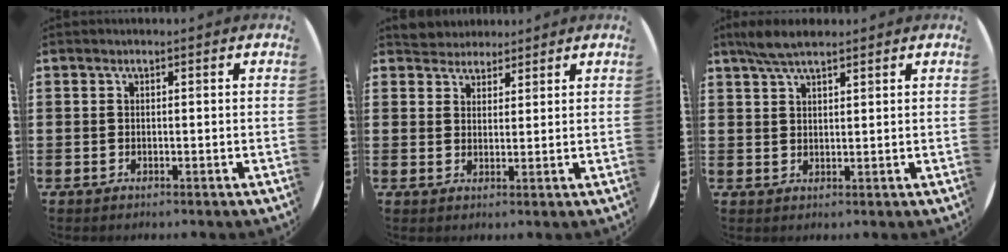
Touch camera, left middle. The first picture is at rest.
{"total": 3.3, "force": [3.1, 1.0, -0.4], "torque": [-0.002, -0.003, 0.060]}
{"total": 4.3, "force": [3.4, 0.9, 2.5], "torque": [-0.056, 0.004, 0.061]}